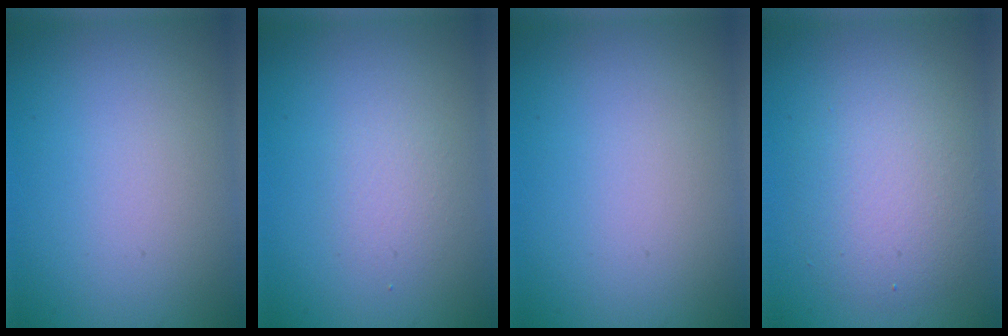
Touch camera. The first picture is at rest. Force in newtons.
{"total": 1.3, "press": 1.3, "slide": 0.1}
{"total": 0.0}
{"total": 4.6, "press": 4.6, "slide": 0.2}